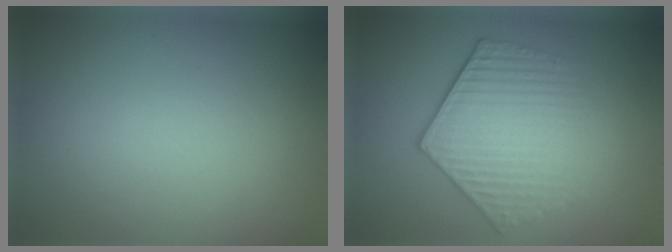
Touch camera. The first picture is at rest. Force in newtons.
{"total": 5.6, "press": 4.2, "slide": 3.7}